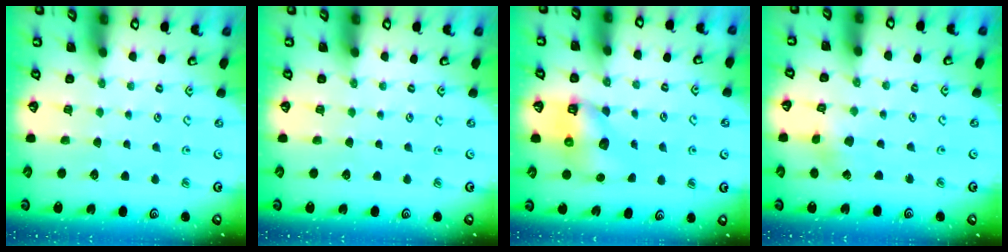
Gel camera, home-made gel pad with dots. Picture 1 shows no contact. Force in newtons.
{"total": 0.0}
{"total": 6.8, "press": 6.8, "slide": 0.6}
{"total": 2.9, "press": 2.8, "slide": 0.2}